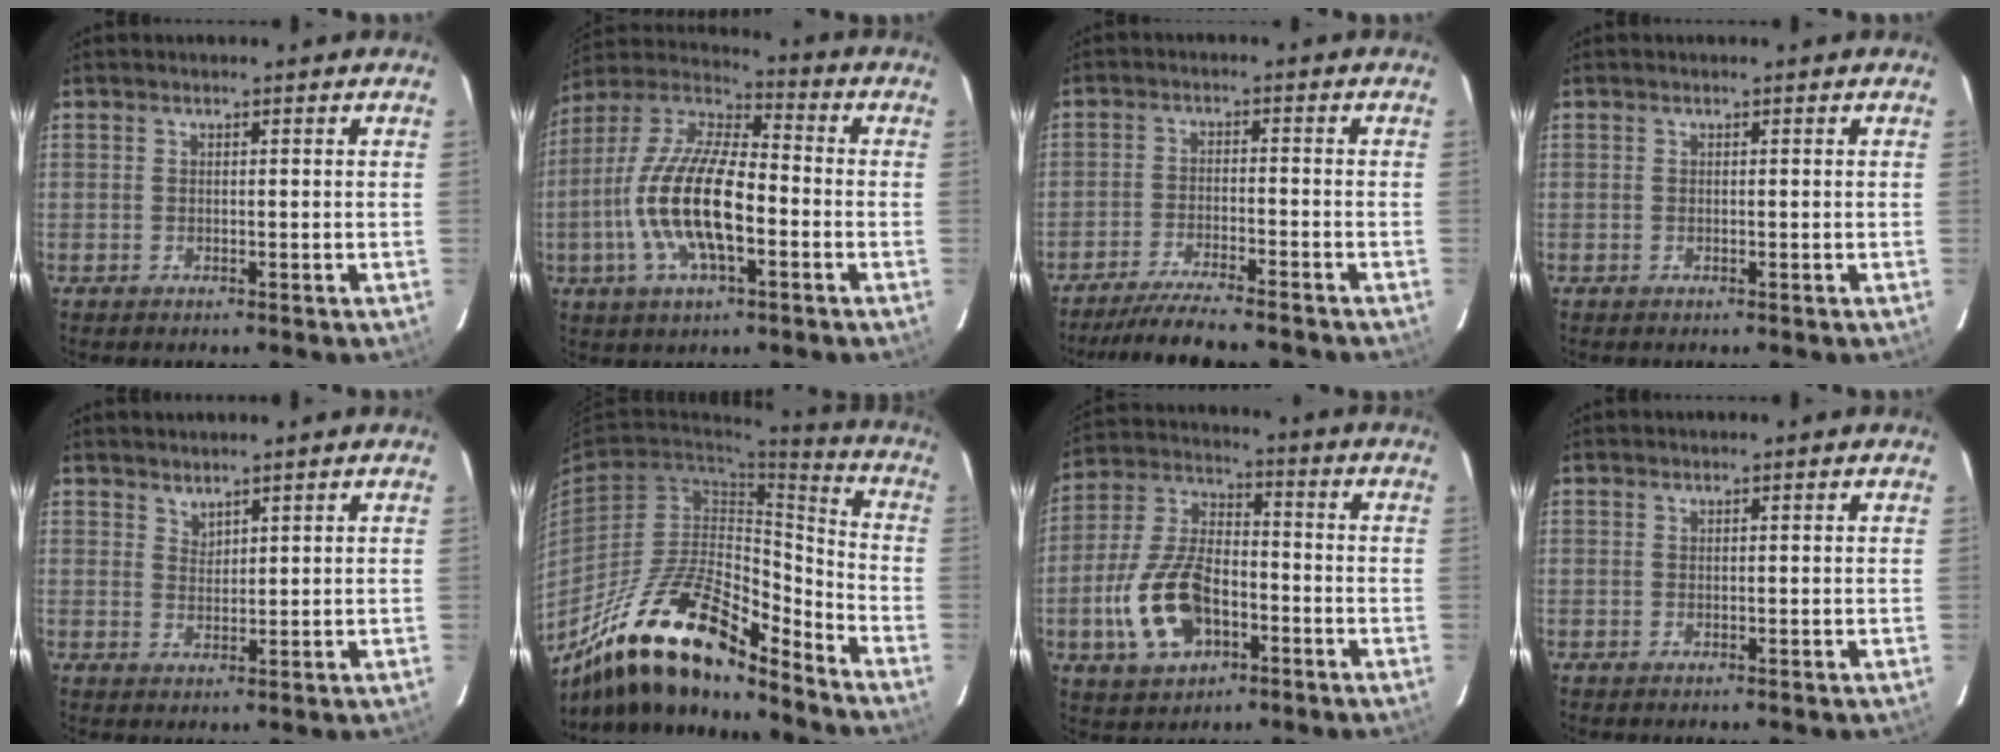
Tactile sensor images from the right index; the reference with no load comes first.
{"total": 17.3, "force": [-4.2, 6.3, 15.5], "torque": [-0.313, -0.002, -0.087]}
{"total": 11.5, "force": [-10.3, 1.2, 5.0], "torque": [-0.111, -0.016, -0.166]}
{"total": 0.0}
{"total": 2.2, "force": [2.1, 0.6, 0.3], "torque": [0.000, 0.002, 0.039]}
{"total": 22.1, "force": [-16.3, 6.6, 13.4], "torque": [-0.246, -0.011, -0.284]}
{"total": 14.9, "force": [-5.3, 8.4, 11.2], "torque": [-0.242, 0.009, -0.088]}
{"total": 0.0}